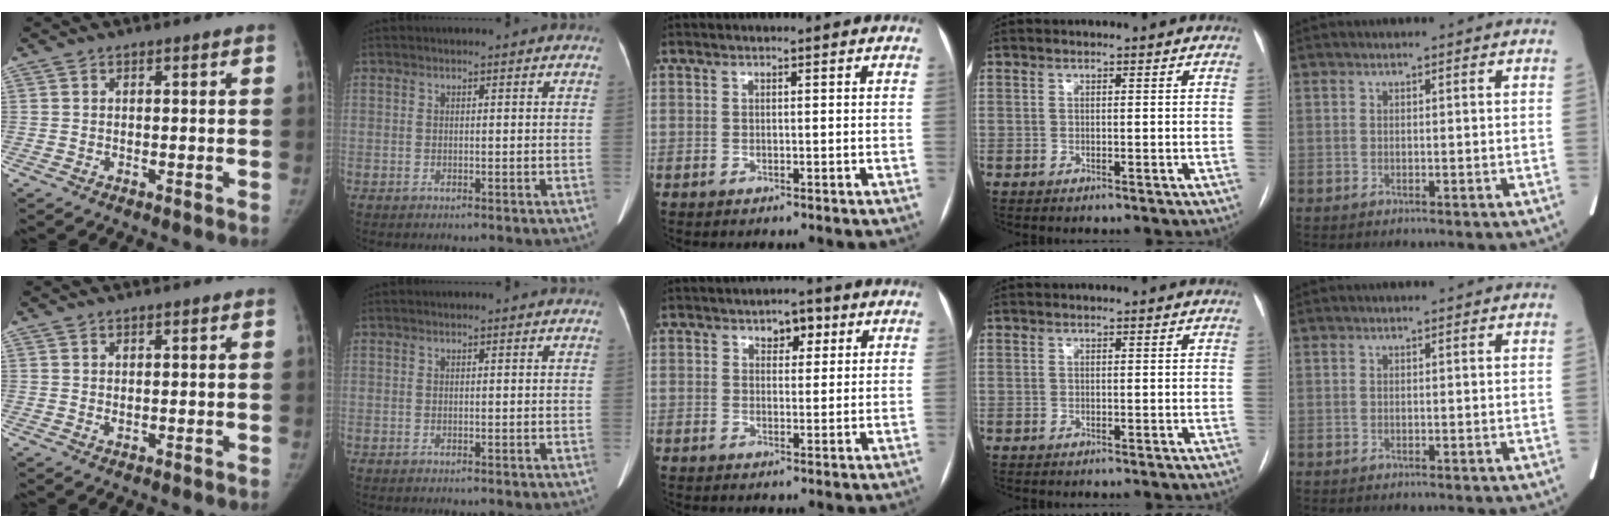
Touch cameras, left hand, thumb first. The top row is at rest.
{"thumb": {"total": 0.7, "force": [0.2, 0.4, 0.6], "torque": [-0.006, -0.002, 0.004]}, "index": {"total": 0.5, "force": [0.5, 0.1, 0.1], "torque": [-0.004, 0.010, 0.007]}, "middle": {"total": 3.4, "force": [1.8, 2.0, 2.1], "torque": [-0.026, 0.009, 0.025]}}